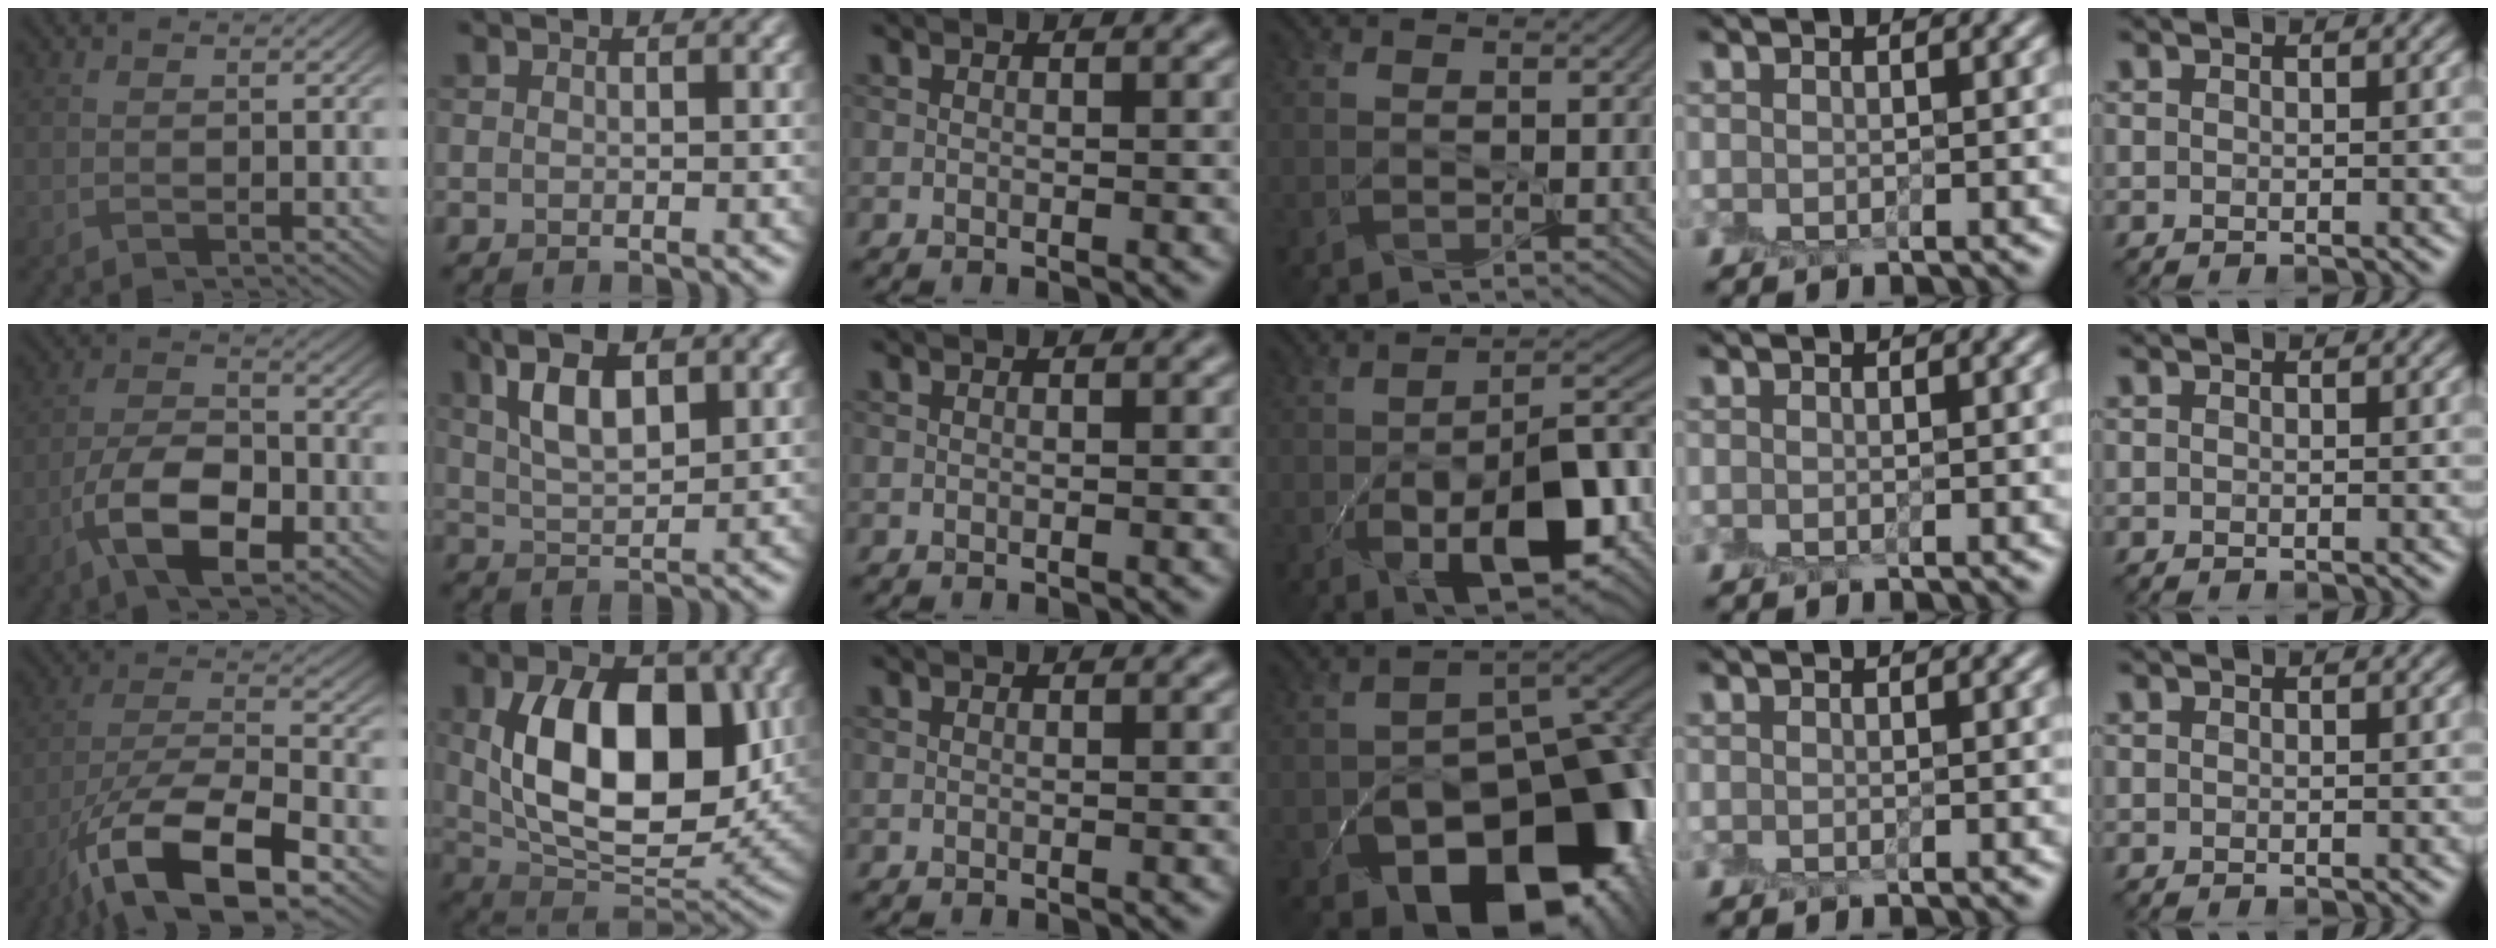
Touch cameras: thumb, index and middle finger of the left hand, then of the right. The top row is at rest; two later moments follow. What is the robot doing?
{"motion": "peel", "object": "postage stamp"}